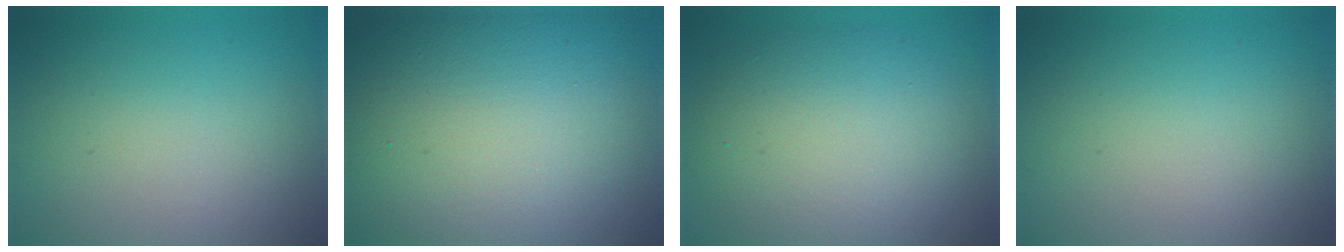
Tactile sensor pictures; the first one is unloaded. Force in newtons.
{"total": 24.9, "press": 24.8, "slide": 1.4}
{"total": 8.5, "press": 8.5, "slide": 0.8}
{"total": 0.0}